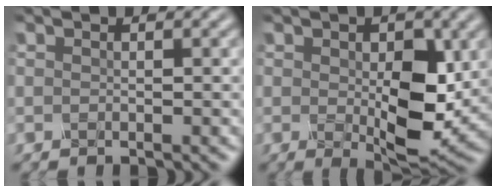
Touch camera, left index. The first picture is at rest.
{"total": 6.2, "force": [-0.3, 3.0, 5.5], "torque": [-0.099, -0.009, 0.007]}